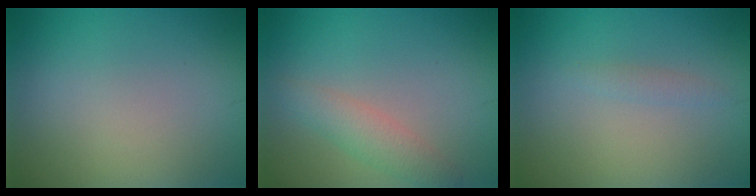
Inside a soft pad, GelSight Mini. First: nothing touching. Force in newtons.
{"total": 2.6, "press": 2.6, "slide": 0.1}
{"total": 0.9, "press": 0.9, "slide": 0.0}